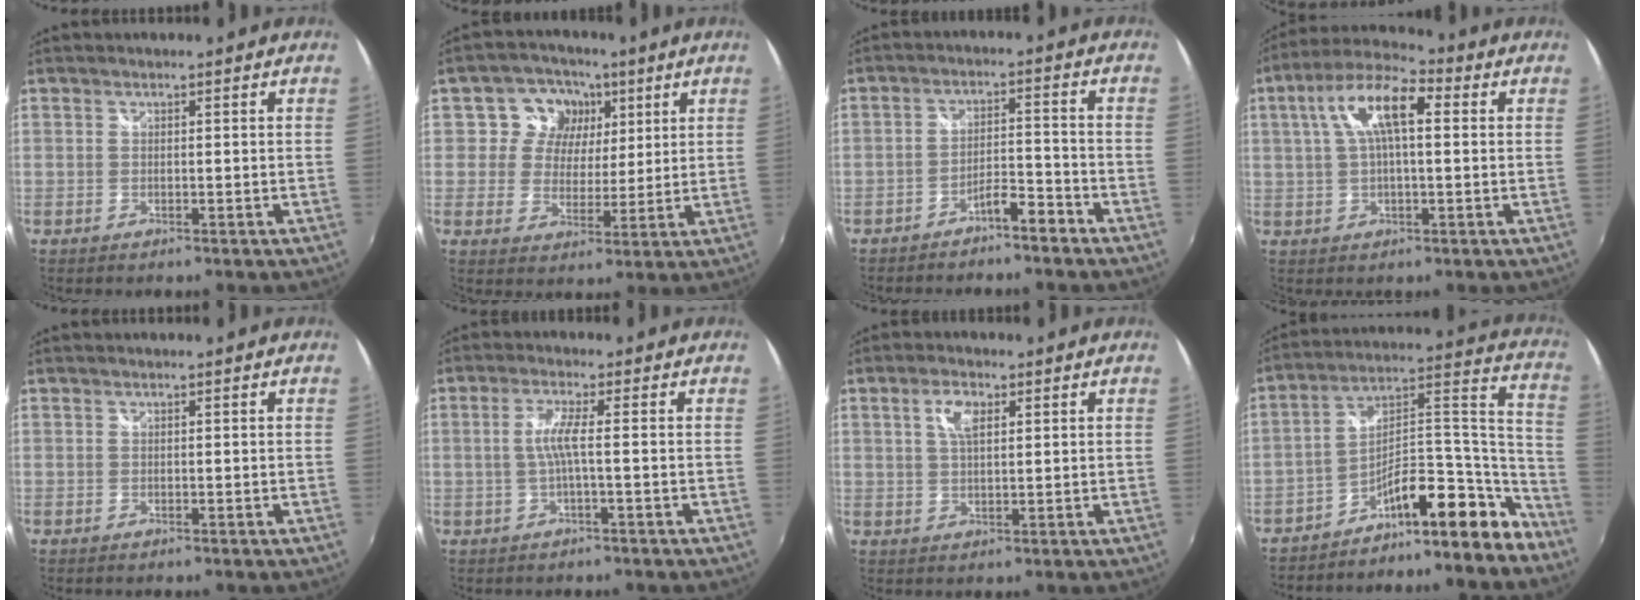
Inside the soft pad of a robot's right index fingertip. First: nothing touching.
{"total": 8.6, "force": [3.2, 7.5, 2.4], "torque": [-0.041, 0.004, 0.046]}
{"total": 4.7, "force": [-4.0, 0.8, 2.2], "torque": [-0.046, 0.008, -0.065]}
{"total": 11.1, "force": [2.7, 4.1, 10.0], "torque": [-0.188, 0.029, 0.042]}
{"total": 0.0}
{"total": 3.6, "force": [-0.6, -0.5, 3.5], "torque": [-0.075, 0.001, -0.008]}
{"total": 4.4, "force": [1.7, 1.9, 3.5], "torque": [-0.065, 0.007, 0.032]}
{"total": 16.0, "force": [-14.3, 3.8, 6.1], "torque": [-0.059, 0.070, -0.227]}